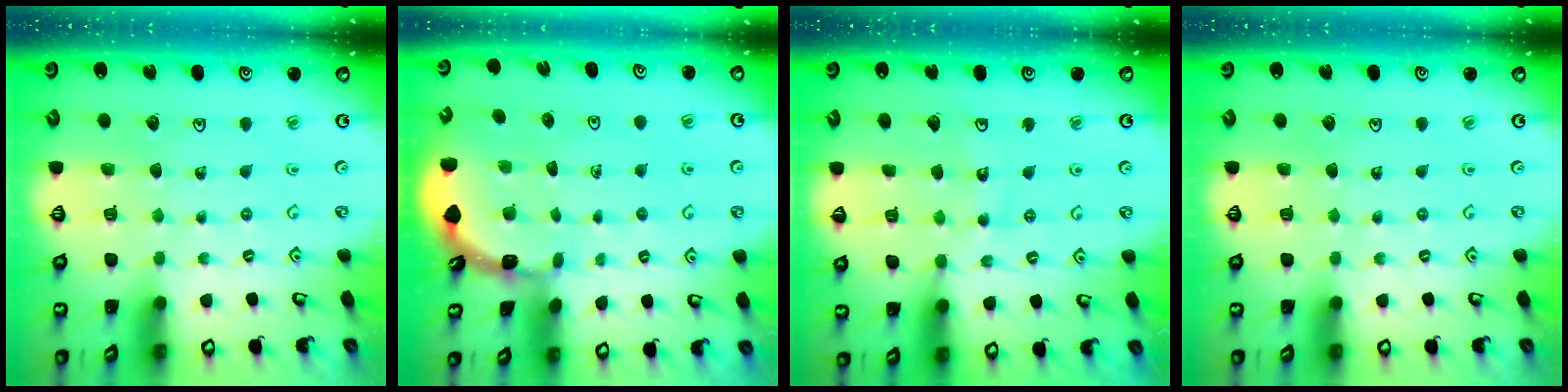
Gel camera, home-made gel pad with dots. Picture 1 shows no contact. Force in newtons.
{"total": 1.7, "press": 1.7, "slide": 0.1}
{"total": 9.6, "press": 9.6, "slide": 1.2}
{"total": 0.0}